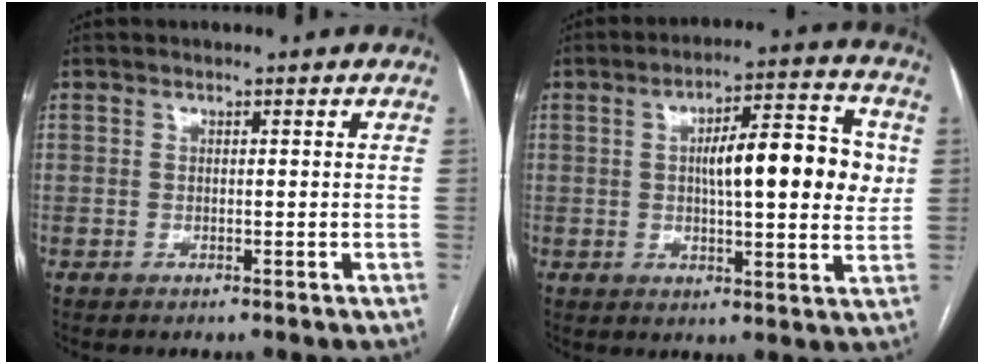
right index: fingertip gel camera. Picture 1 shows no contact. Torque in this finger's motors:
{"motor_torque": [0.85, 0.43, 0.32, 0.08]}